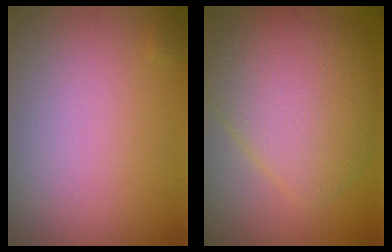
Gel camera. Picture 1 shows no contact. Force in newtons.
{"total": 7.3, "press": 7.3, "slide": 0.2}